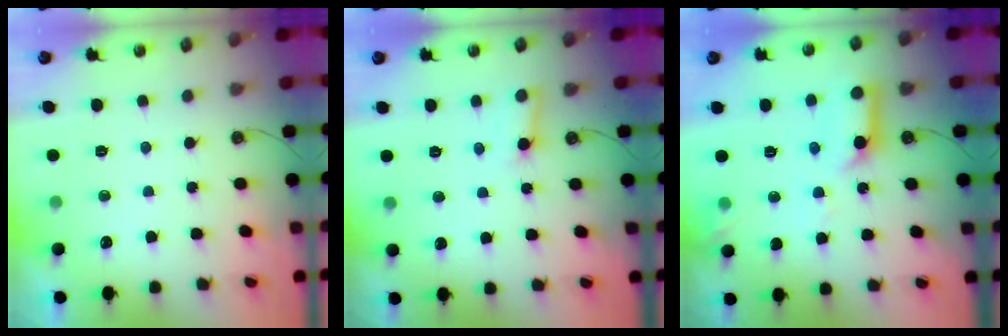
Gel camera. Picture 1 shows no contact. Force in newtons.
{"total": 3.7, "press": 3.7, "slide": 0.3}
{"total": 11.9, "press": 11.8, "slide": 1.3}